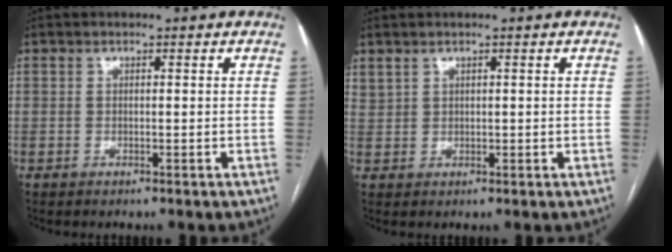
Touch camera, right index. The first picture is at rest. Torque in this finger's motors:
{"motor_torque": [-0.16, 0.22, 0.00, 0.00]}